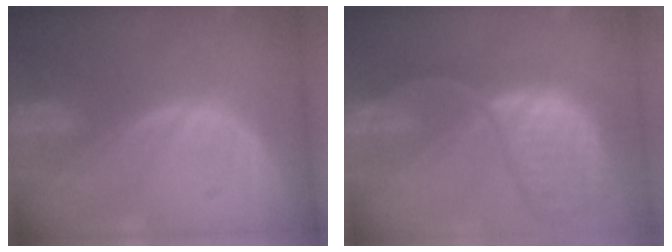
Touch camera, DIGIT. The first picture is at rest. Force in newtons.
{"total": 12.0, "press": 9.9, "slide": 6.9}